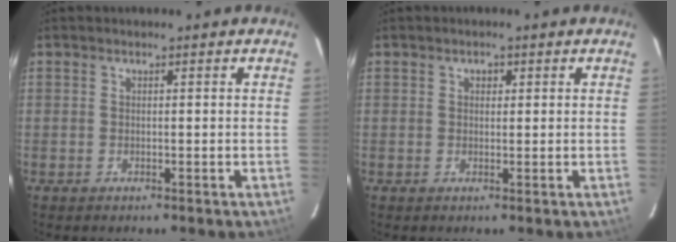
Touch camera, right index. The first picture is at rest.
{"total": 1.2, "force": [0.4, 1.0, 0.5], "torque": [-0.005, 0.007, 0.005]}